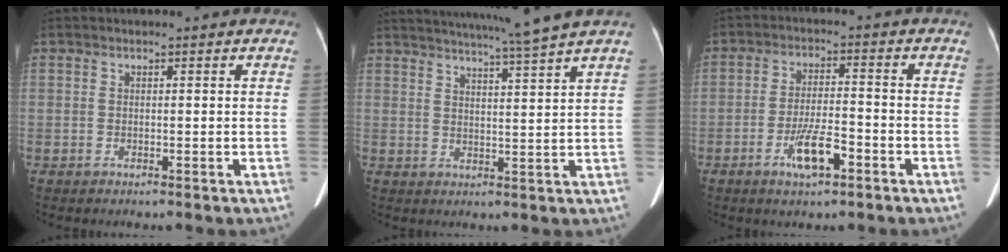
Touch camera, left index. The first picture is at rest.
{"total": 11.1, "force": [9.7, -2.5, 4.9], "torque": [-0.080, -0.019, 0.133]}
{"total": 6.3, "force": [-3.3, 1.5, 5.2], "torque": [-0.102, -0.002, -0.057]}